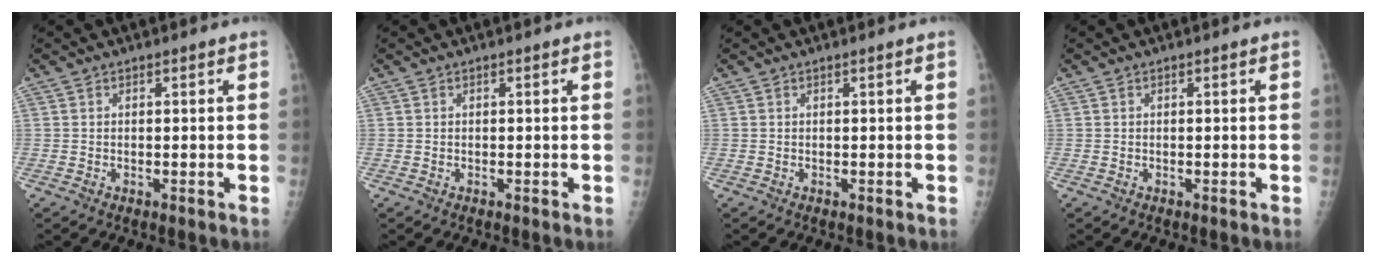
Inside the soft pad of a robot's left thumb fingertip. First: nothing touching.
{"total": 0.0}
{"total": 0.0}
{"total": 0.0}